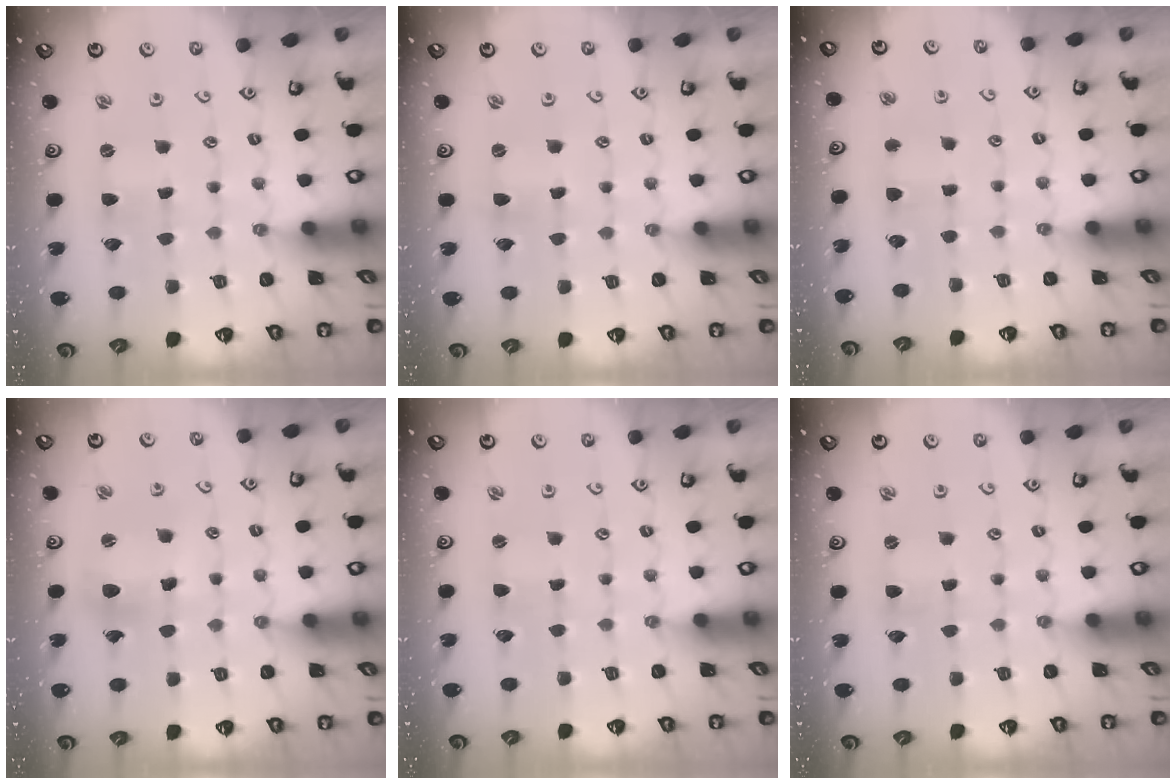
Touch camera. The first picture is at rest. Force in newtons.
{"total": 0.7, "press": 0.6, "slide": 0.3}
{"total": 2.8, "press": 2.8, "slide": 0.4}
{"total": 9.9, "press": 9.8, "slide": 1.1}
{"total": 0.0}
{"total": 0.6, "press": 0.6, "slide": 0.0}